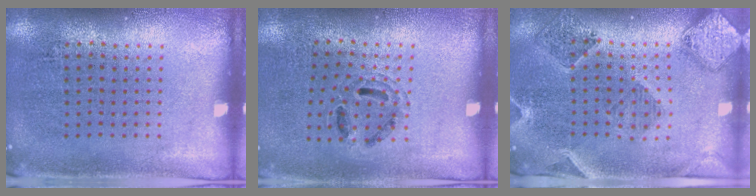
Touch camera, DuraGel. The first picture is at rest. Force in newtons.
{"total": 0.9, "press": 0.8, "slide": 0.3}
{"total": 1.6, "press": 1.6, "slide": 0.3}